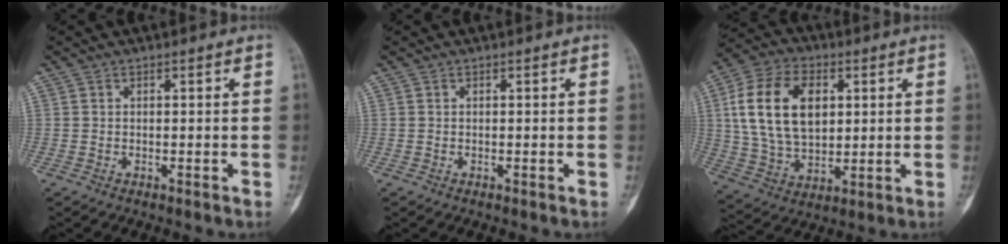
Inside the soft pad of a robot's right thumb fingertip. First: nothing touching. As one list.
[{"total": 0.0}, {"total": 17.7, "force": [3.9, 11.3, 13.0], "torque": [-0.221, -0.002, 0.076]}]